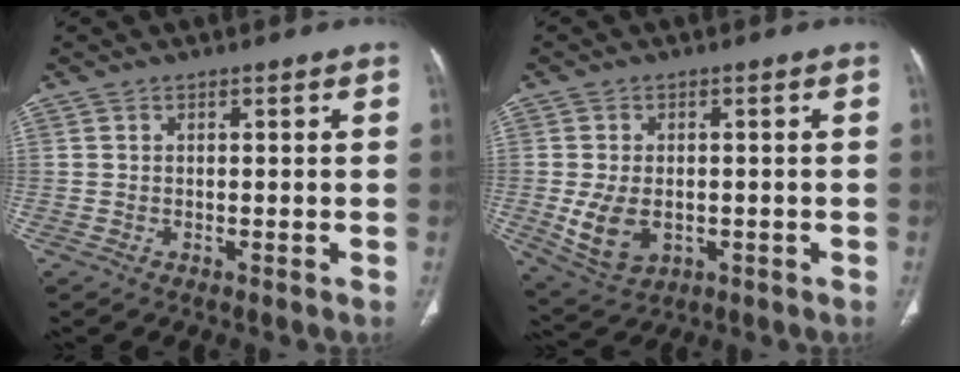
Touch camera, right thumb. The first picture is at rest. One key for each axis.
{"total": 8.2, "fx": -1.3, "fy": 5.5, "fz": 5.9, "tx": -0.108, "ty": -0.002, "tz": -0.006}